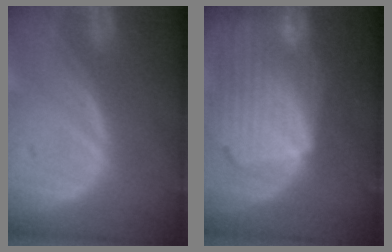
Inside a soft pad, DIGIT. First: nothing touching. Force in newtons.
{"total": 10.8, "press": 9.4, "slide": 5.4}